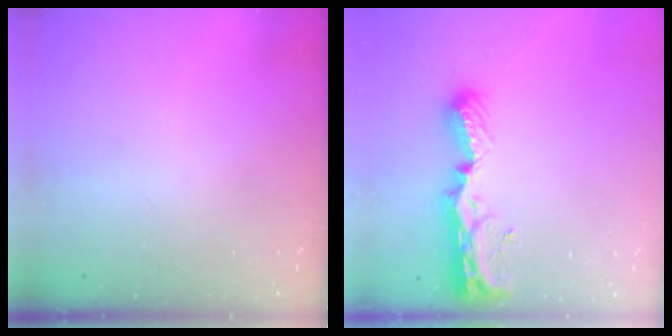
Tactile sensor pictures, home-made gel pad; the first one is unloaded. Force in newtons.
{"total": 10.3, "press": 10.2, "slide": 1.2}